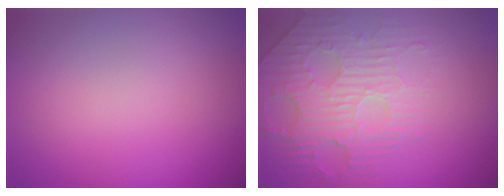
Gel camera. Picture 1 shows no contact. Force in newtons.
{"total": 2.9, "press": 2.4, "slide": 1.6}